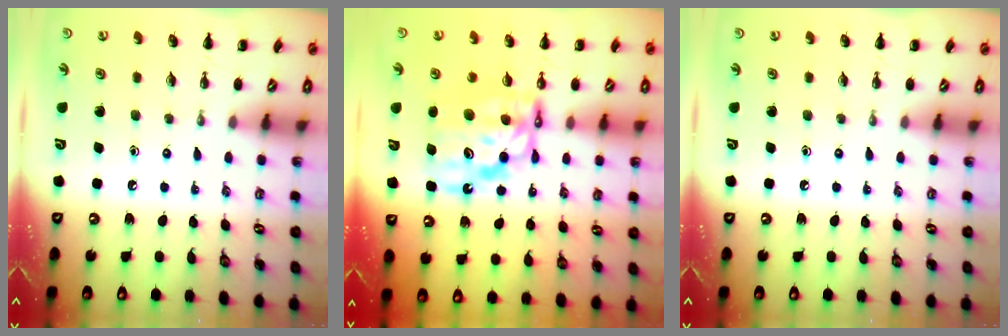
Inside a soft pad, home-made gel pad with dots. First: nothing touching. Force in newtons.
{"total": 11.5, "press": 11.1, "slide": 3.2}
{"total": 0.0}